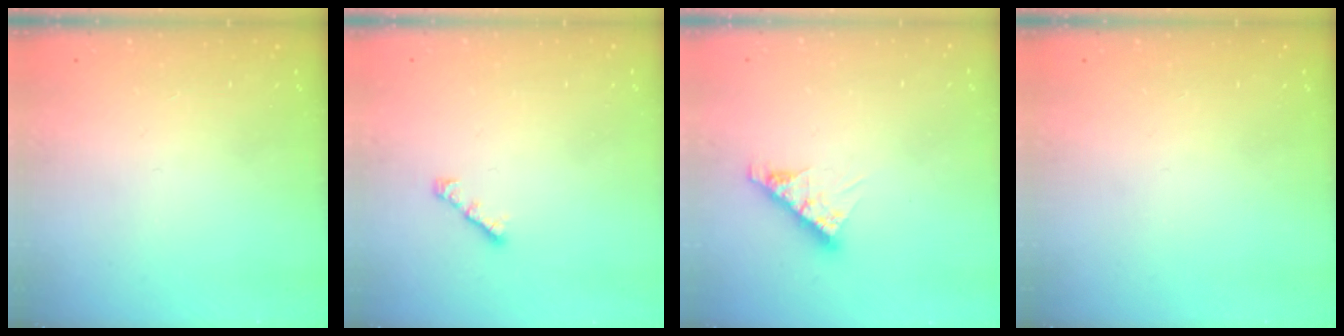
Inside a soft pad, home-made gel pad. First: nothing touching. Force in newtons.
{"total": 2.6, "press": 2.5, "slide": 0.7}
{"total": 8.0, "press": 8.0, "slide": 0.7}
{"total": 0.0}